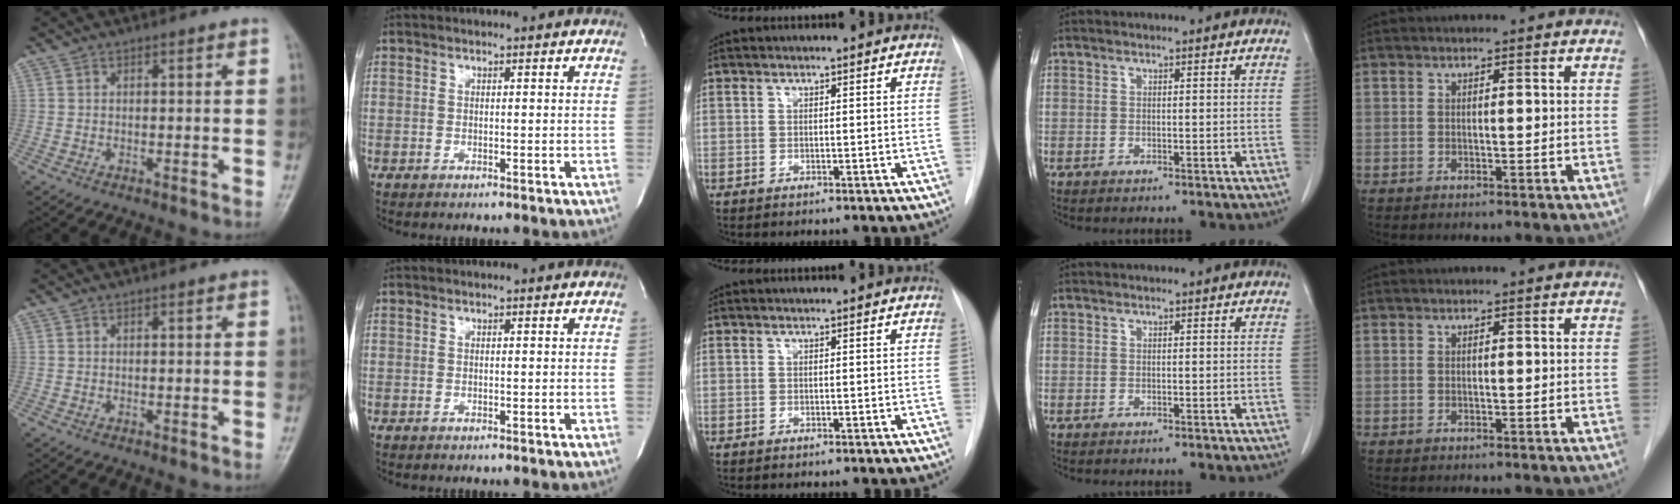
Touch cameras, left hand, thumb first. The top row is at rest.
{}